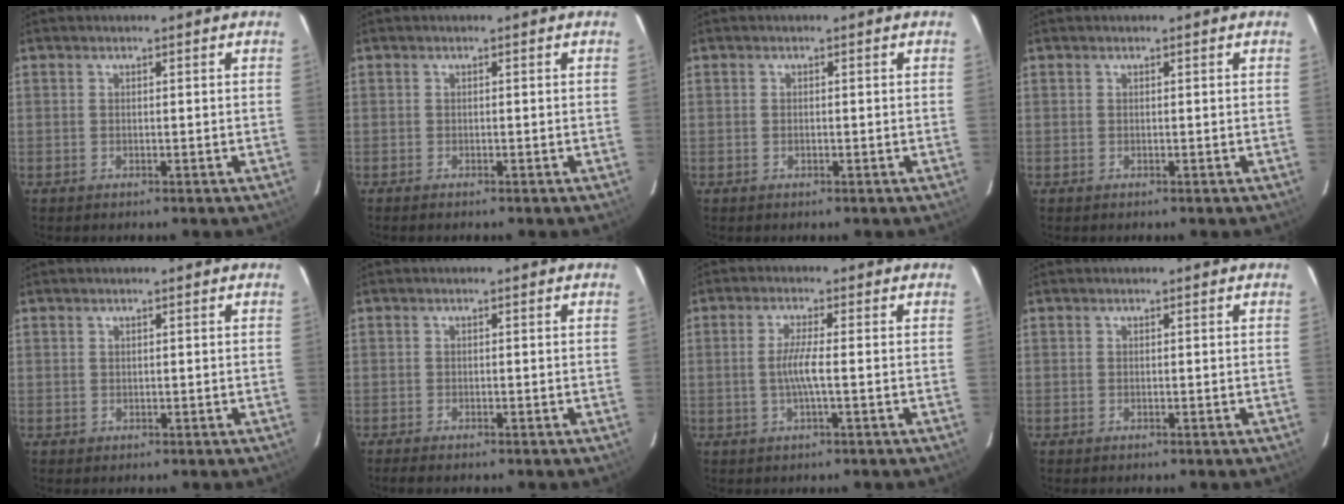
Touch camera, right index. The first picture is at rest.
{"total": 0.7, "force": [-0.6, 0.2, 0.2], "torque": [-0.007, -0.003, -0.012]}
{"total": 0.6, "force": [-0.2, 0.4, 0.4], "torque": [-0.009, 0.001, -0.004]}
{"total": 0.0}
{"total": 0.6, "force": [0.2, 0.6, 0.0], "torque": [0.004, 0.003, 0.003]}
{"total": 2.2, "force": [-1.9, 0.4, 1.0], "torque": [-0.024, -0.011, -0.032]}
{"total": 3.9, "force": [-0.7, -0.3, 3.8], "torque": [-0.075, -0.003, -0.014]}
{"total": 0.0}